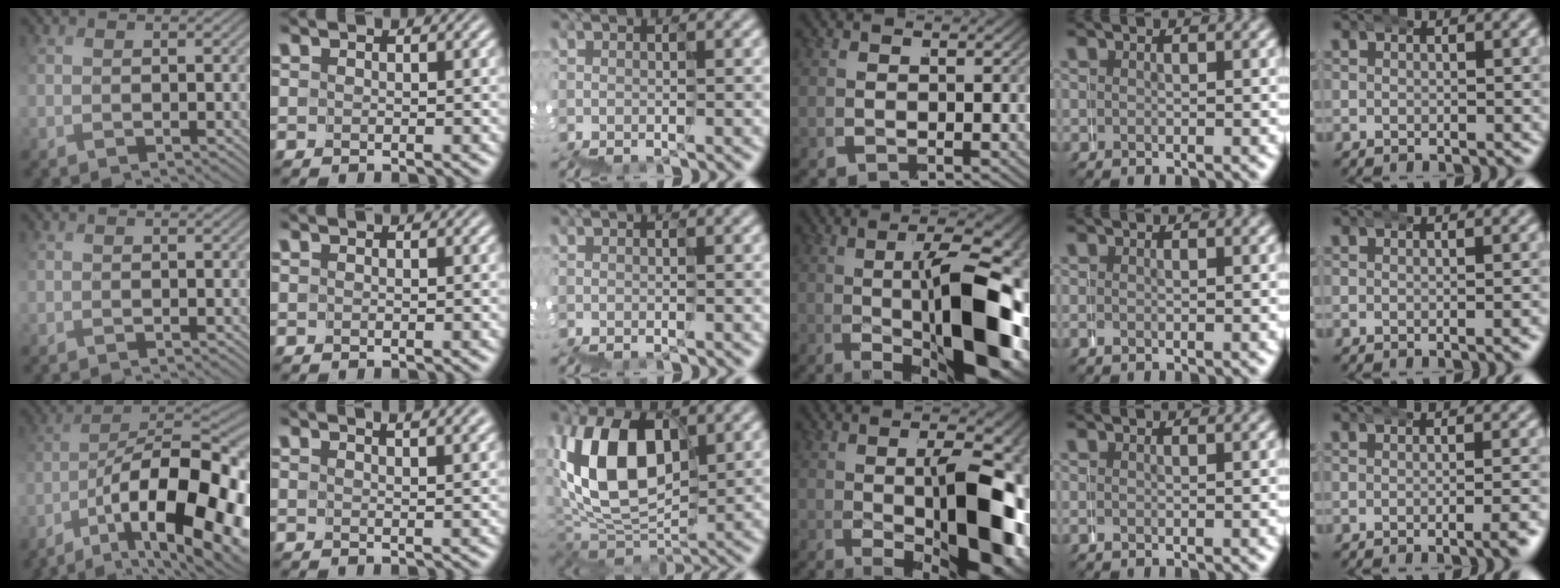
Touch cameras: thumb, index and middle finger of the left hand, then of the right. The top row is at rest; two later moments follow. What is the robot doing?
{"motion": "wrap", "object": "duck tape"}